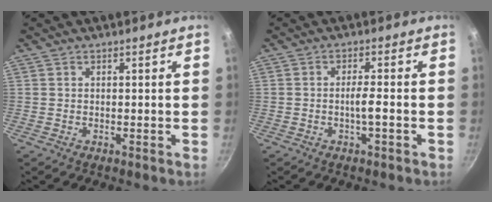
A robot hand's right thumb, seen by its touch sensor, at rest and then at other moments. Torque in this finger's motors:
{"motor_torque": [3.37, 1.64, 1.45, -1.32, 0.63]}